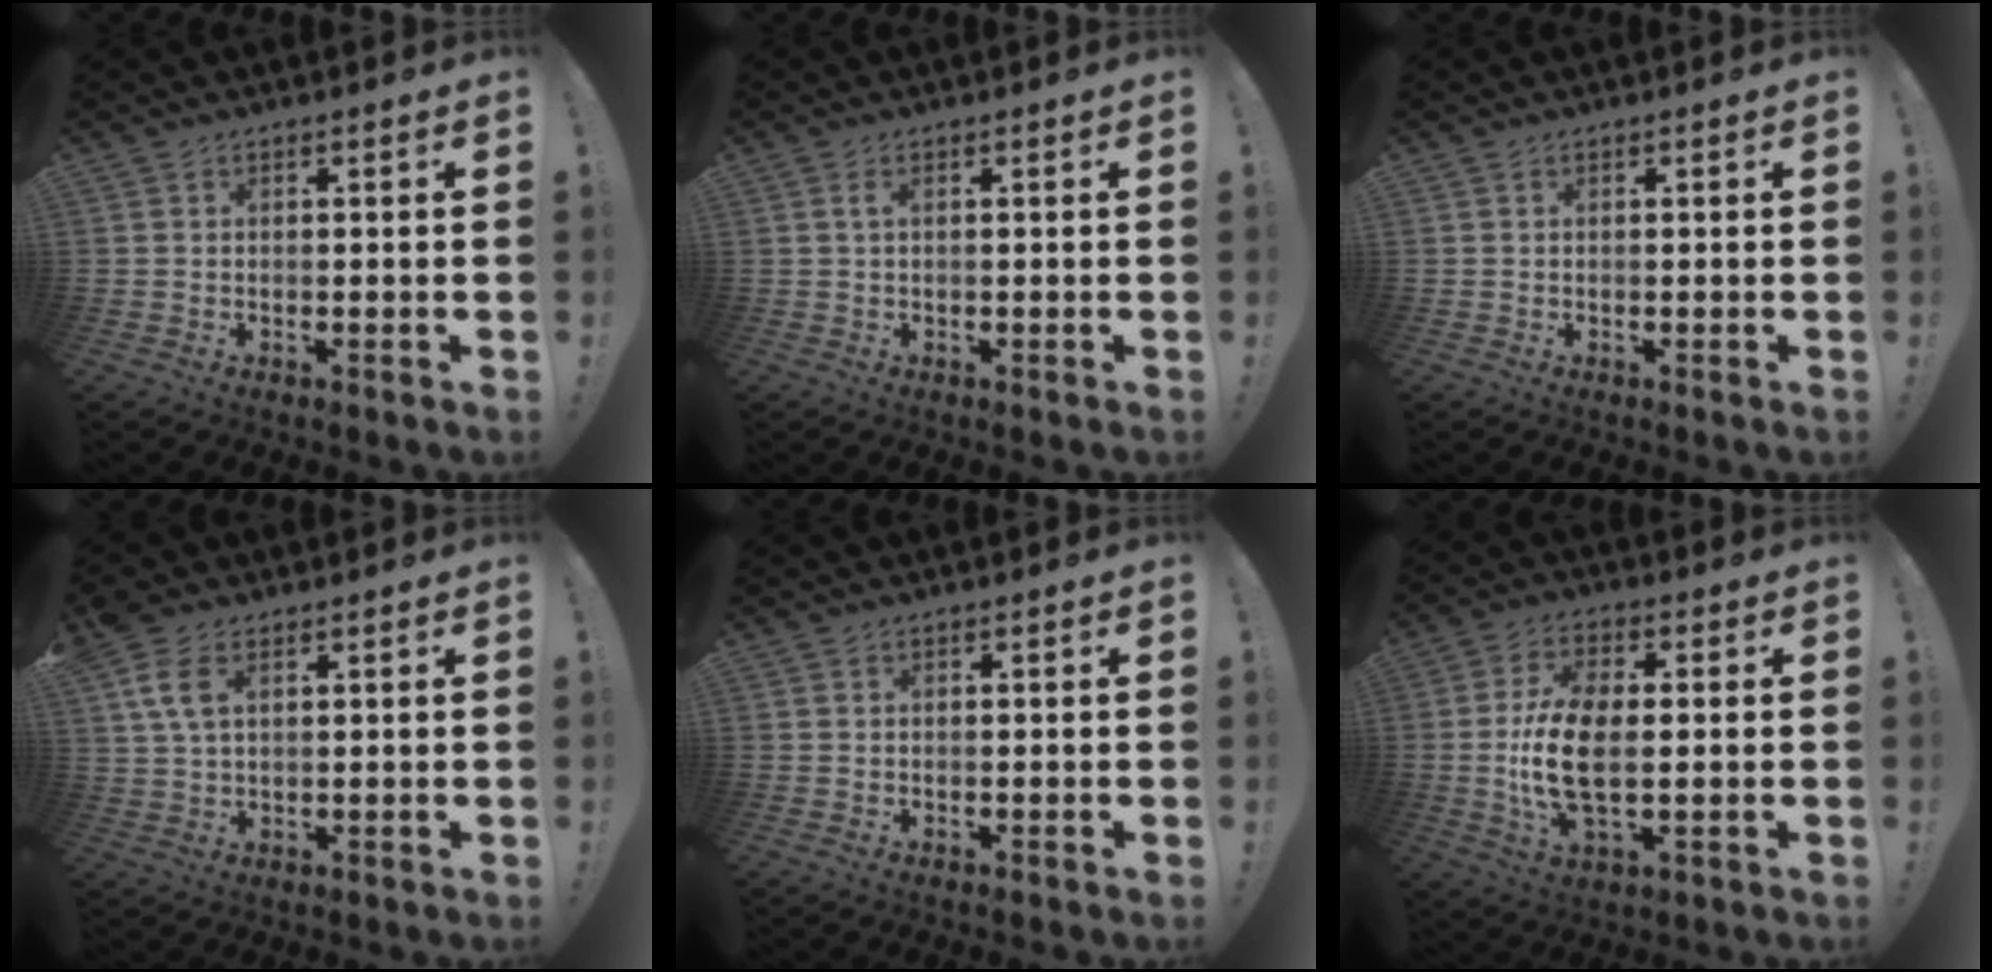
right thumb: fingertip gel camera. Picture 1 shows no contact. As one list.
[{"total": 1.4, "force": [0.2, 0.0, 1.4], "torque": [-0.028, 0.002, 0.002]}, {"total": 0.0}, {"total": 7.8, "force": [3.4, 4.1, 5.7], "torque": [-0.120, -0.001, 0.064]}, {"total": 0.0}, {"total": 13.8, "force": [-0.6, 6.6, 12.1], "torque": [-0.240, -0.009, -0.012]}]